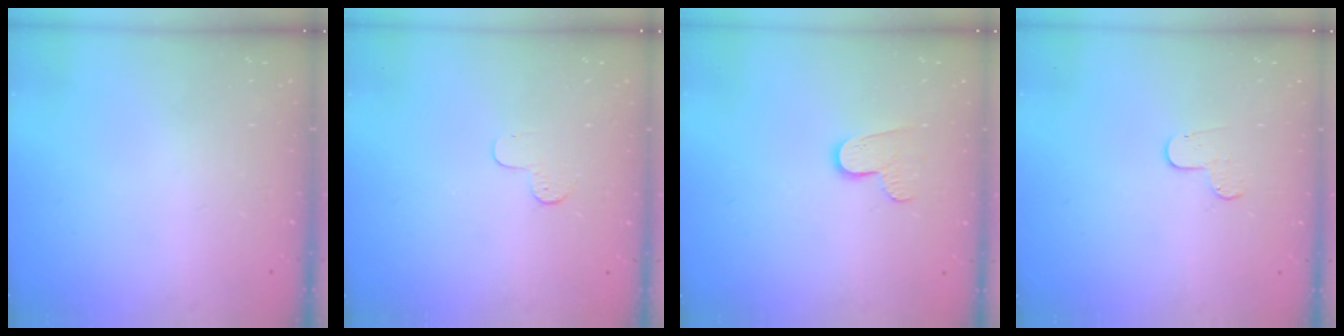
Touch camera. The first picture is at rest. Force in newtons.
{"total": 3.9, "press": 3.9, "slide": 0.4}
{"total": 6.9, "press": 6.9, "slide": 0.2}
{"total": 4.5, "press": 4.5, "slide": 0.4}